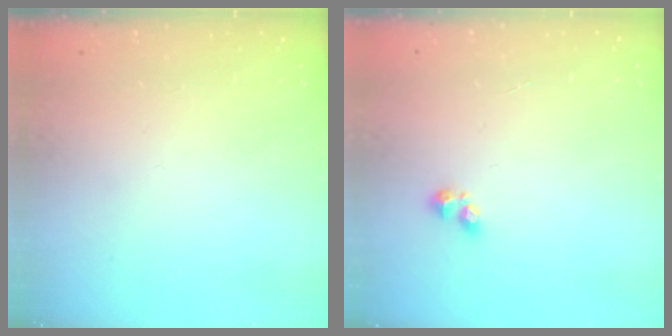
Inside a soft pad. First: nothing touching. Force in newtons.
{"total": 2.4, "press": 2.3, "slide": 0.8}